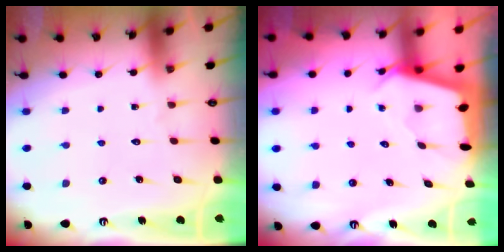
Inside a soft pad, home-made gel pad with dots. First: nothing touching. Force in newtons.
{"total": 2.6, "press": 2.6, "slide": 0.3}